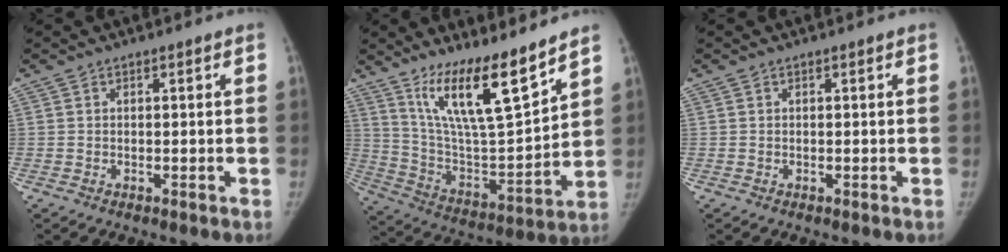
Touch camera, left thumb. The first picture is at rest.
{"total": 17.8, "force": [12.5, 3.3, 12.2], "torque": [-0.184, -0.081, 0.236]}
{"total": 0.0}